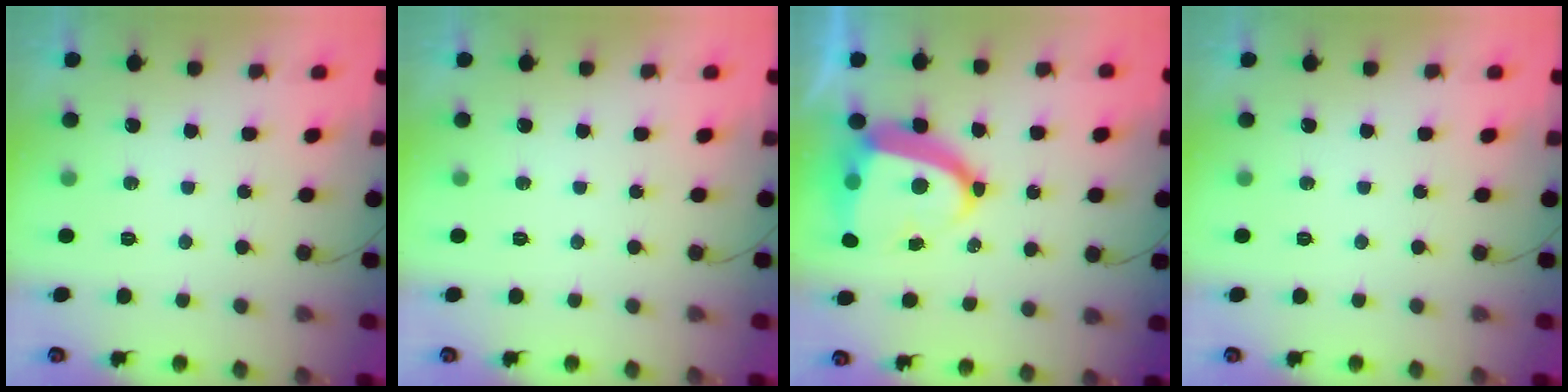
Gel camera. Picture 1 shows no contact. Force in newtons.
{"total": 0.0}
{"total": 14.4, "press": 14.3, "slide": 1.6}
{"total": 0.0}